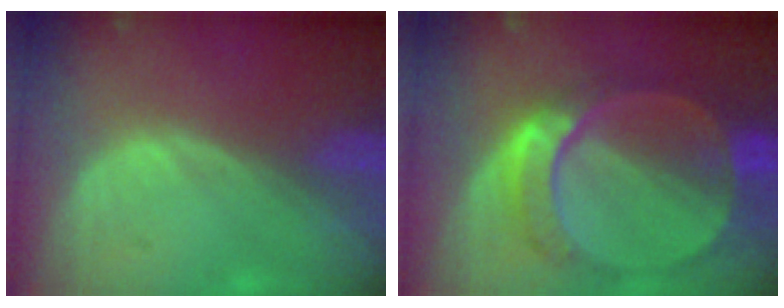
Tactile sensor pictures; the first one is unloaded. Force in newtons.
{"total": 9.5, "press": 8.3, "slide": 4.6}